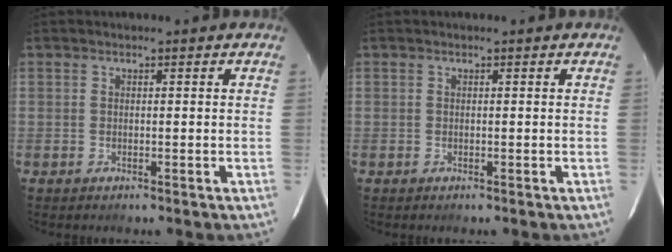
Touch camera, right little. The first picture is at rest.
{"total": 0.0}